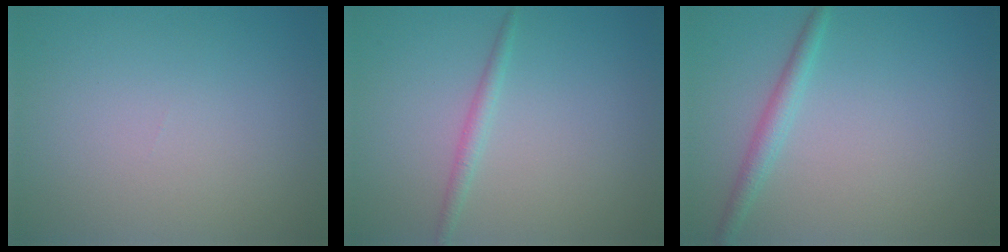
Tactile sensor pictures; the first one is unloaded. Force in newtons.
{"total": 1.3, "press": 1.3, "slide": 0.1}
{"total": 1.9, "press": 1.9, "slide": 0.2}